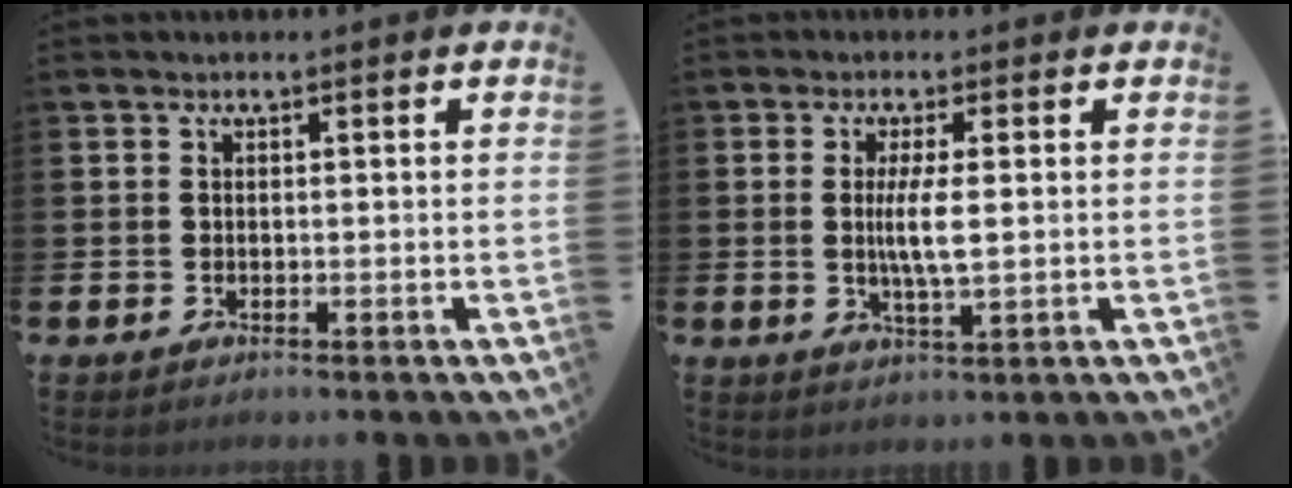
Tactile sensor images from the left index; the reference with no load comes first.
{"total": 3.9, "force": [0.4, 0.6, 3.9], "torque": [-0.065, -0.005, 0.002]}